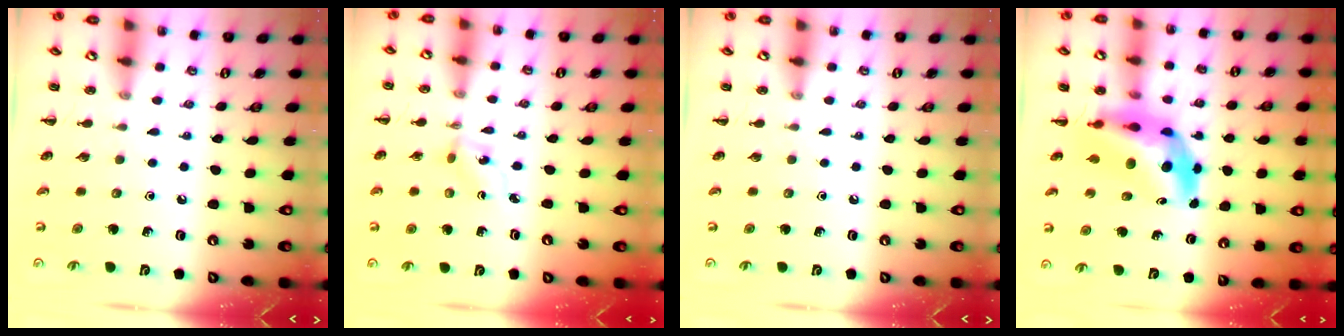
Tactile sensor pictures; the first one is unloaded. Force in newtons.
{"total": 1.0, "press": 0.9, "slide": 0.5}
{"total": 0.0}
{"total": 8.0, "press": 7.5, "slide": 2.8}